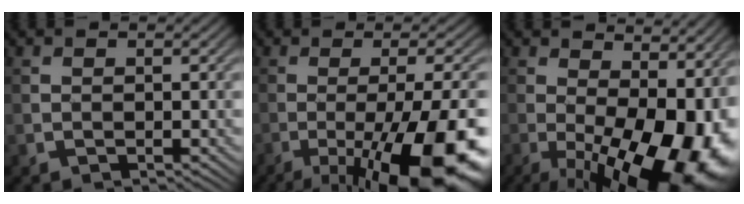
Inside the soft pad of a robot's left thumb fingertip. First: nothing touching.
{"total": 17.9, "force": [-7.8, 4.9, 15.4], "torque": [-0.210, -0.003, -0.116]}
{"total": 18.9, "force": [-3.8, 8.4, 16.5], "torque": [-0.218, -0.029, -0.026]}